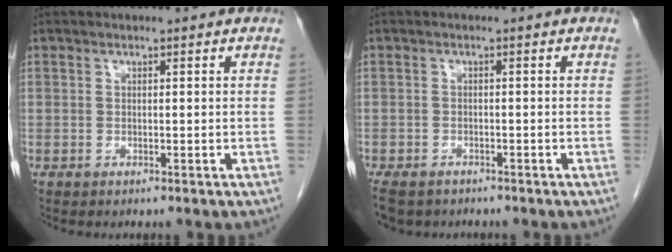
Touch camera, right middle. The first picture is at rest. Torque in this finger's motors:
{"motor_torque": [1.16, -0.98, 0.23, 0.06]}